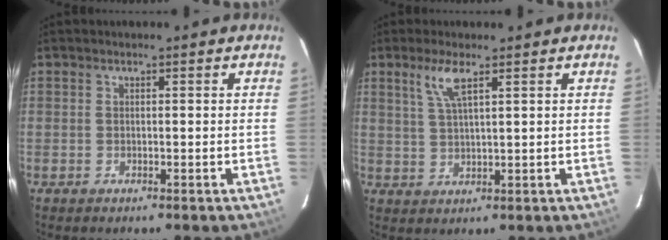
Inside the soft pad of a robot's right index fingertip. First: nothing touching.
{"total": 4.6, "force": [2.6, 0.6, 3.7], "torque": [-0.076, 0.002, 0.055]}